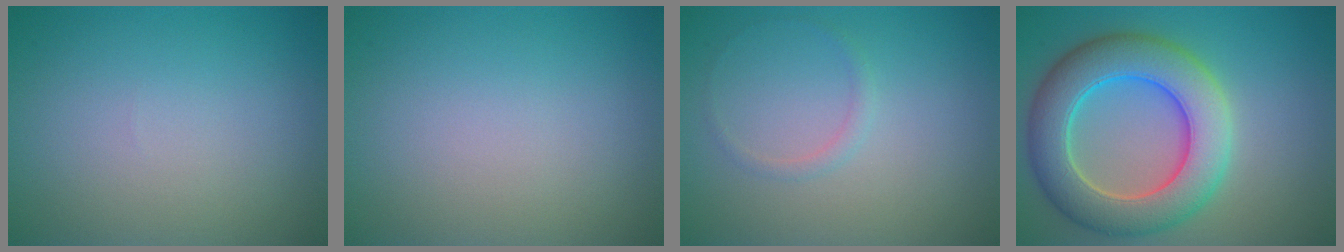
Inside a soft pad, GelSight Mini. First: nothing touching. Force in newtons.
{"total": 0.0}
{"total": 0.8, "press": 0.8, "slide": 0.0}
{"total": 8.7, "press": 8.7, "slide": 0.3}